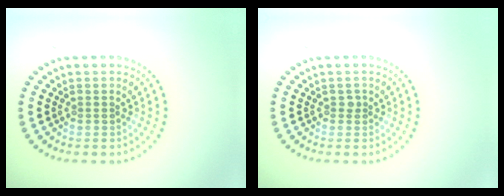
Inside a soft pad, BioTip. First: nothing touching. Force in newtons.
{"total": 0.6, "press": 0.5, "slide": 0.4}